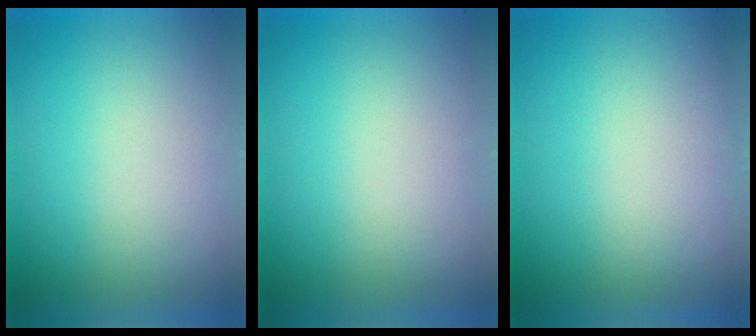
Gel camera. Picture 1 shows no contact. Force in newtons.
{"total": 0.0}
{"total": 2.3}